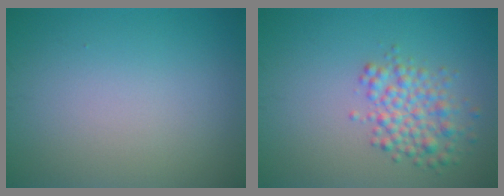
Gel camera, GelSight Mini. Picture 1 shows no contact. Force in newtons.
{"total": 3.7, "press": 3.7, "slide": 0.2}